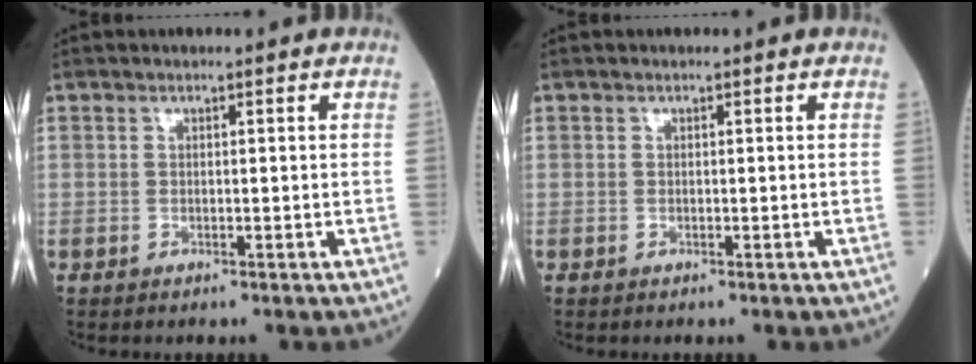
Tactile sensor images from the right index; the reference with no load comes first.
{"total": 0.0}